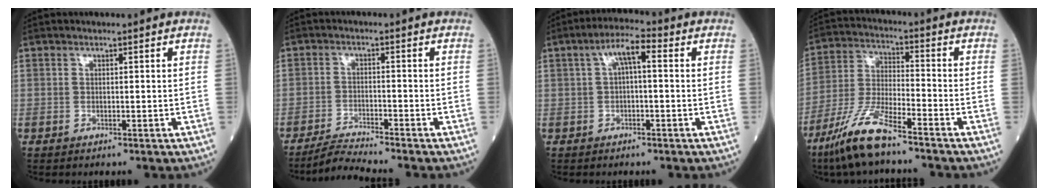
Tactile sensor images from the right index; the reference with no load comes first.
{"total": 4.2, "force": [-3.9, -1.5, 0.5], "torque": [-0.021, -0.022, -0.074]}
{"total": 4.8, "force": [1.0, 1.3, 4.5], "torque": [-0.083, 0.024, 0.015]}
{"total": 10.3, "force": [-7.6, 1.1, 6.8], "torque": [-0.150, -0.026, -0.154]}